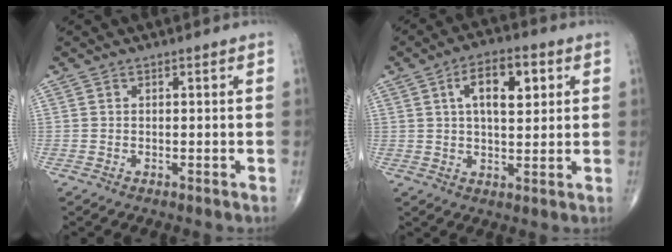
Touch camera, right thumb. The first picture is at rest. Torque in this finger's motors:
{"motor_torque": [0.05, 0.05, 0.78, 0.24, 0.25]}